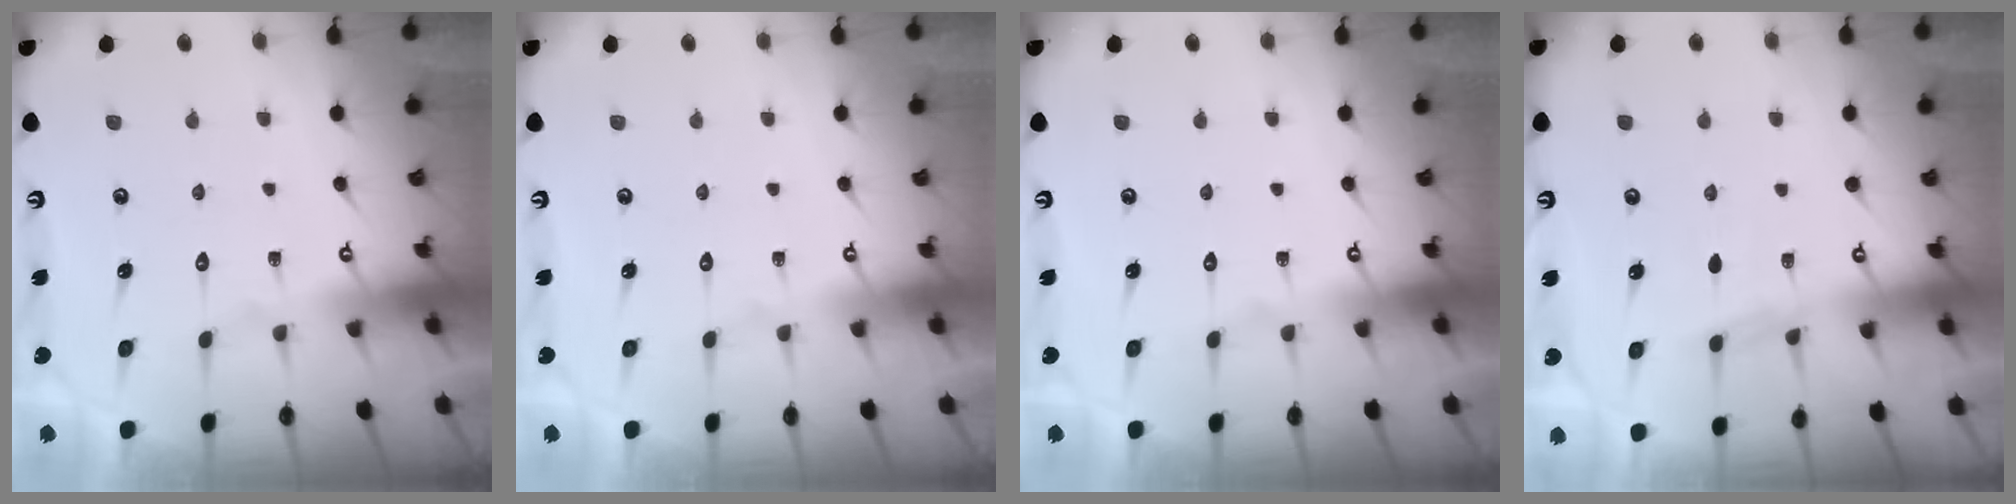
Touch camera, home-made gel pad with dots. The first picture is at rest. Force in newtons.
{"total": 0.0}
{"total": 0.0}
{"total": 3.1, "press": 3.0, "slide": 0.5}